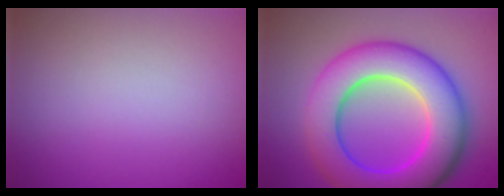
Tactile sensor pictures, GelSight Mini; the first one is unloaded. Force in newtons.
{"total": 11.2, "press": 11.2, "slide": 0.2}